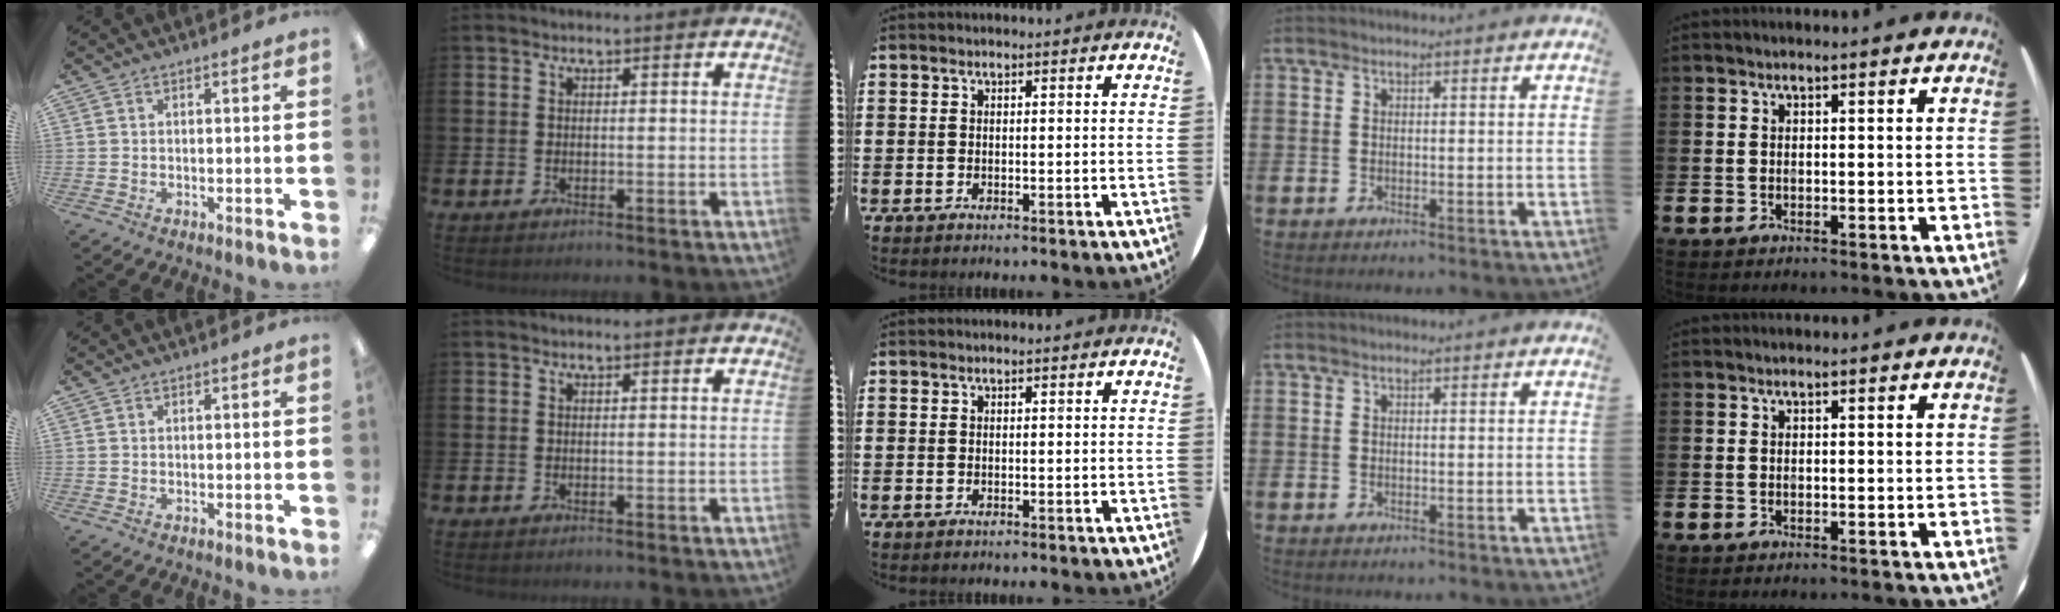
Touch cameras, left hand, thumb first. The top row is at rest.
{}